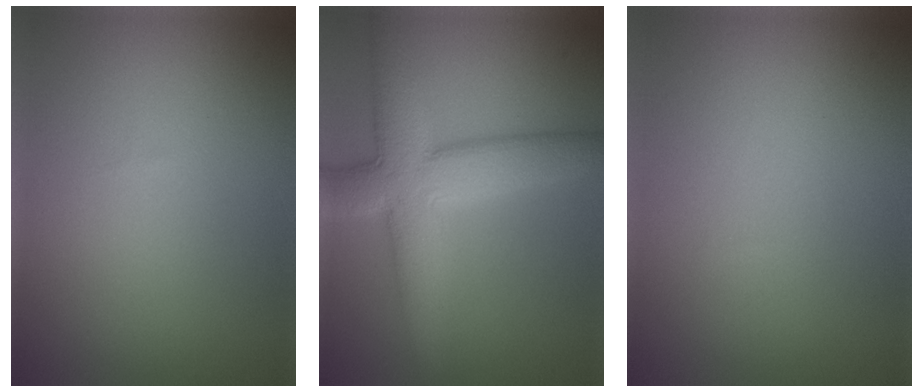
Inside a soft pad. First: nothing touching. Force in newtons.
{"total": 8.2, "press": 8.2, "slide": 0.7}
{"total": 0.0}